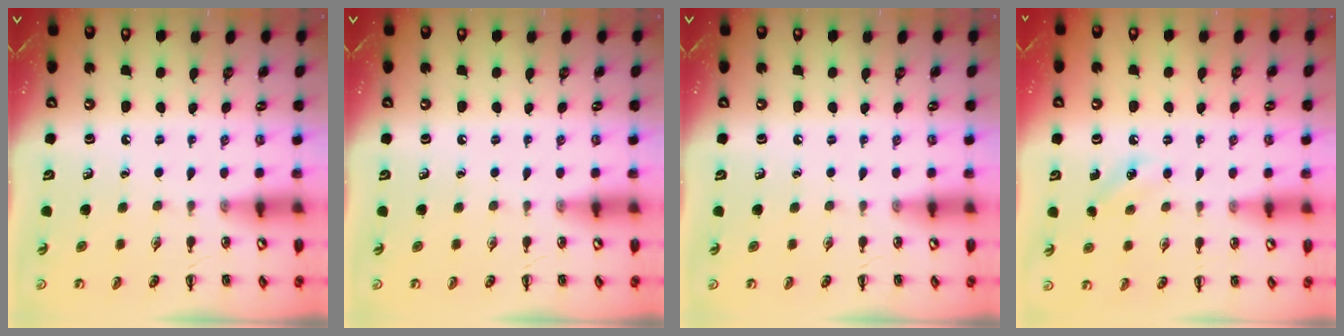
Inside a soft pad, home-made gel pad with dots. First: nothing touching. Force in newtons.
{"total": 0.0}
{"total": 0.0}
{"total": 5.9, "press": 5.7, "slide": 1.7}